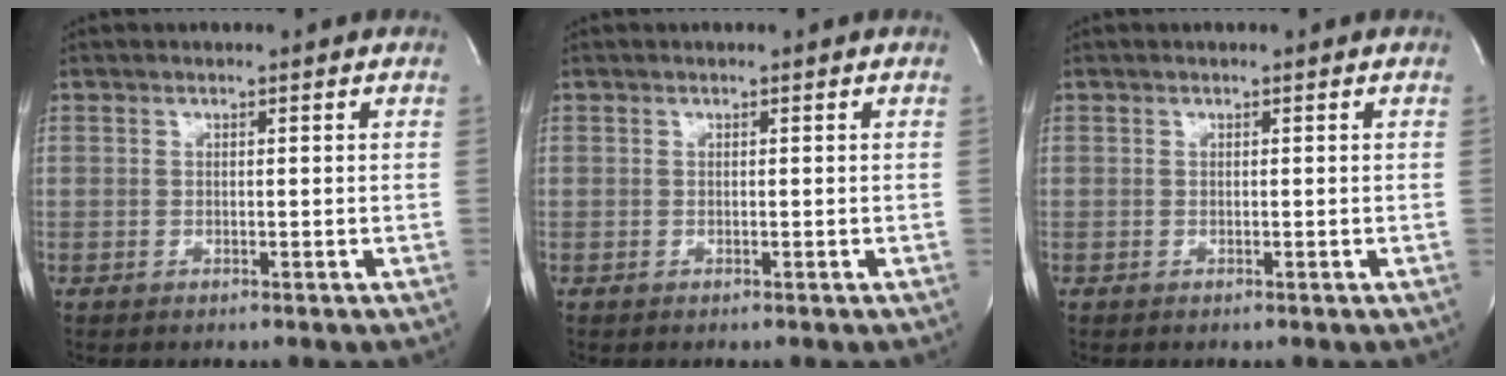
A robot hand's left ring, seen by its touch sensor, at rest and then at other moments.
{"total": 0.0}
{"total": 0.0}